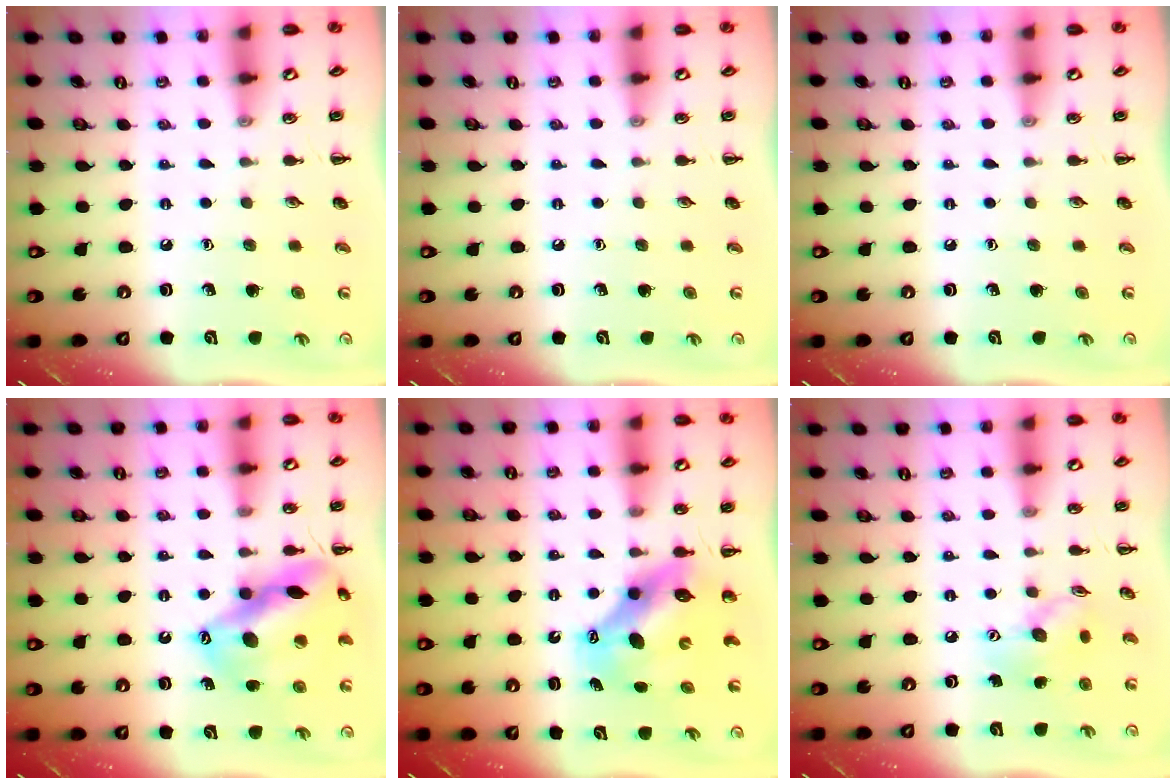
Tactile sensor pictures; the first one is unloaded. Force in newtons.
{"total": 0.0}
{"total": 0.0}
{"total": 16.9, "press": 16.7, "slide": 3.1}
{"total": 7.6, "press": 7.4, "slide": 1.6}
{"total": 8.6, "press": 8.6, "slide": 0.6}